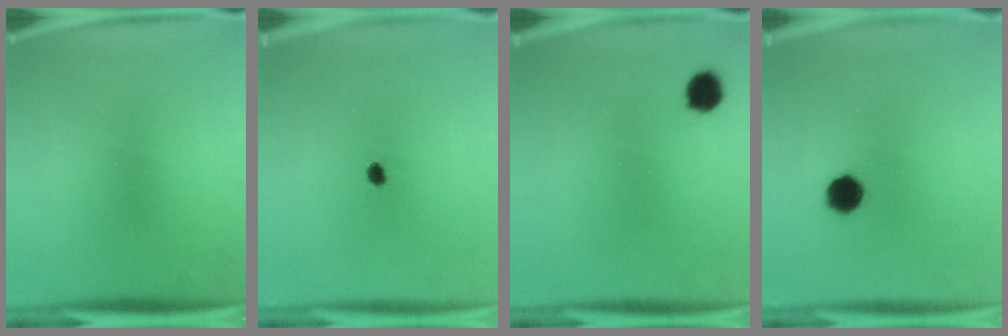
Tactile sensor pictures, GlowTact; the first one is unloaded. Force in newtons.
{"total": 1.8}
{"total": 4.1}
{"total": 6.2}